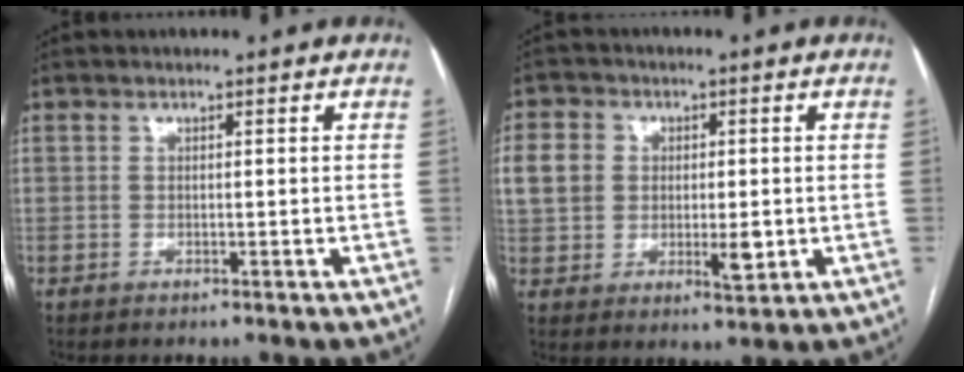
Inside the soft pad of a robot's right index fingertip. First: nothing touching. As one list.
[{"total": 9.0, "force": [0.5, 6.6, 6.1], "torque": [-0.104, 0.003, 0.014]}]